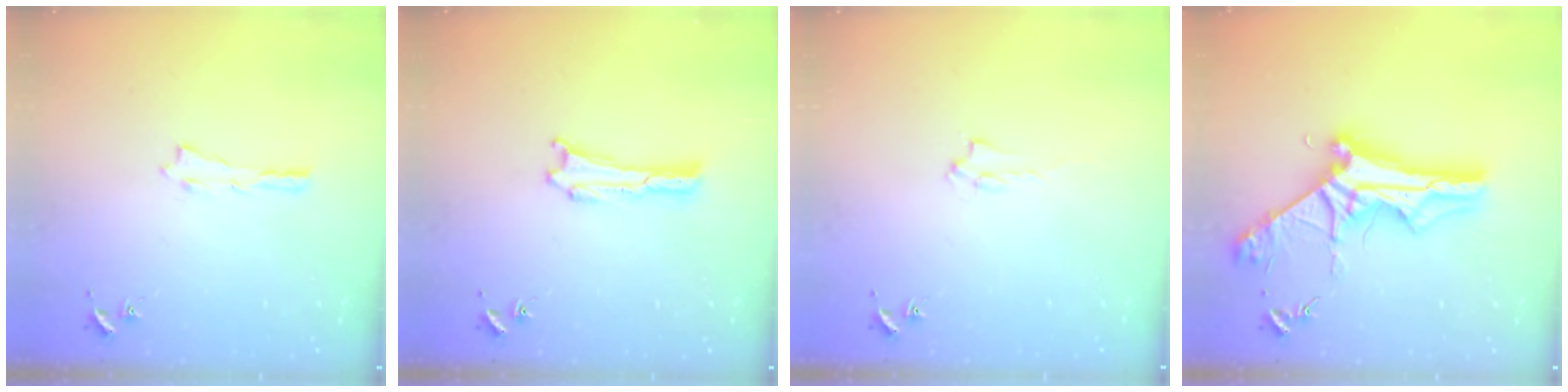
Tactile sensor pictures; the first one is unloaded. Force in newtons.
{"total": 0.0}
{"total": 1.4, "press": 1.4, "slide": 0.2}
{"total": 9.4, "press": 9.4, "slide": 1.0}